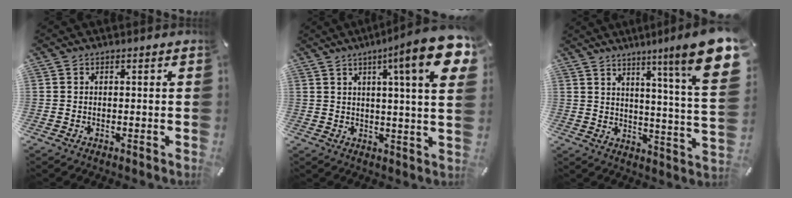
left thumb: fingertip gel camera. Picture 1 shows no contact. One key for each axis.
{"total": 16.9, "fx": 7.3, "fy": 2.0, "fz": 15.1, "tx": -0.228, "ty": -0.036, "tz": 0.102}
{"total": 15.7, "fx": 8.6, "fy": 0.7, "fz": 13.1, "tx": -0.207, "ty": -0.074, "tz": 0.123}